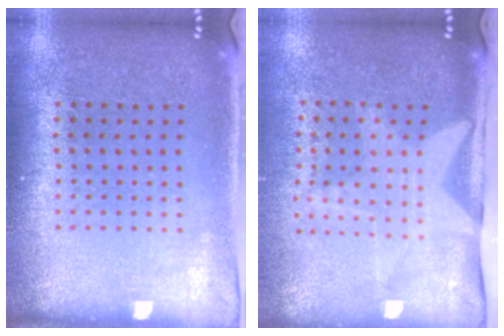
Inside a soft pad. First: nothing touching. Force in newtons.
{"total": 1.7, "press": 1.5, "slide": 0.7}